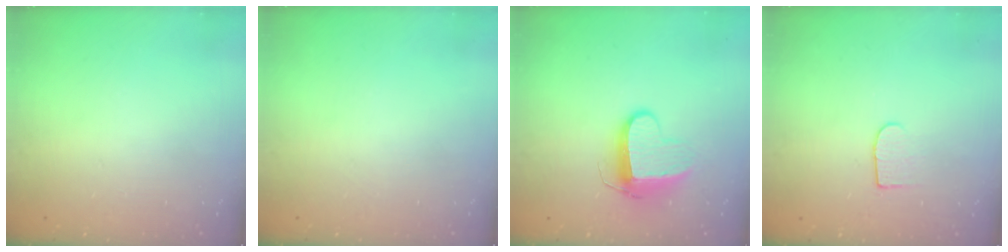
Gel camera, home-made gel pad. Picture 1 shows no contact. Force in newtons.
{"total": 0.0}
{"total": 9.5, "press": 9.5, "slide": 0.2}
{"total": 5.8, "press": 5.8, "slide": 0.5}